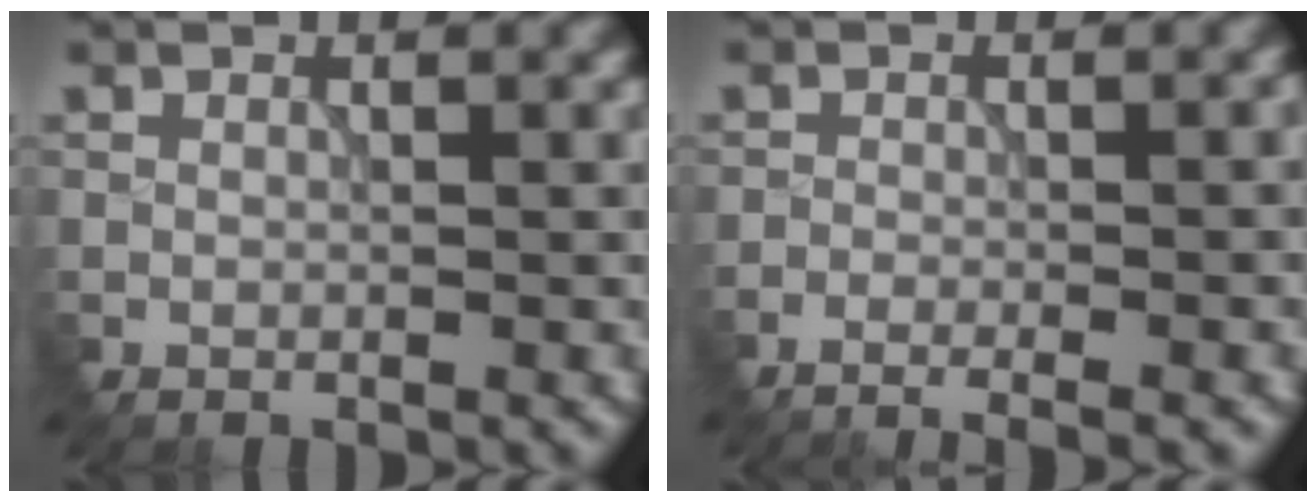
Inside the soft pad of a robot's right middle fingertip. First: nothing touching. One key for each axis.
{"total": 3.7, "fx": -1.9, "fy": 1.2, "fz": 3.0, "tx": -0.005, "ty": 0.006, "tz": -0.034}